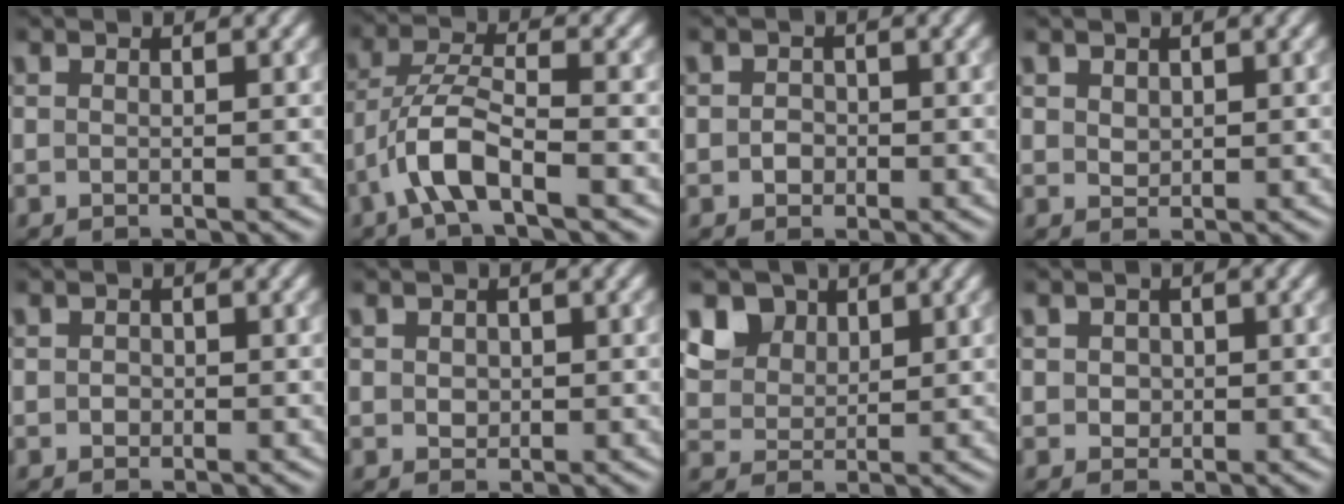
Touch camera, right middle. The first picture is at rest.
{"total": 5.1, "force": [-2.7, 1.5, 4.1], "torque": [-0.083, 0.007, -0.058]}
{"total": 1.3, "force": [-0.3, 1.1, 0.4], "torque": [-0.001, -0.001, -0.008]}
{"total": 1.0, "force": [0.5, 0.8, 0.3], "torque": [-0.006, -0.002, 0.013]}
{"total": 0.8, "force": [-0.1, 0.7, 0.3], "torque": [-0.003, -0.003, -0.003]}
{"total": 1.1, "force": [0.2, 1.0, 0.5], "torque": [-0.010, -0.003, 0.004]}
{"total": 6.0, "force": [3.3, 4.4, 2.4], "torque": [-0.068, -0.003, 0.067]}
{"total": 1.3, "force": [0.2, 1.2, 0.5], "torque": [-0.006, 0.002, 0.004]}